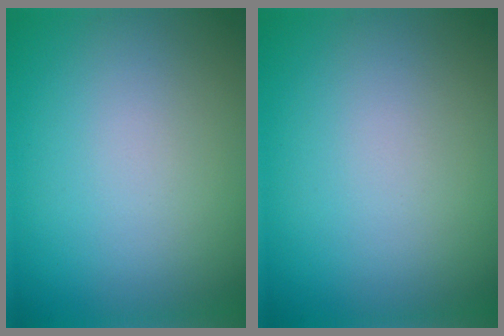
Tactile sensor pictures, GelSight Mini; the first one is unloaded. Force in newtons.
{"total": 0.0}